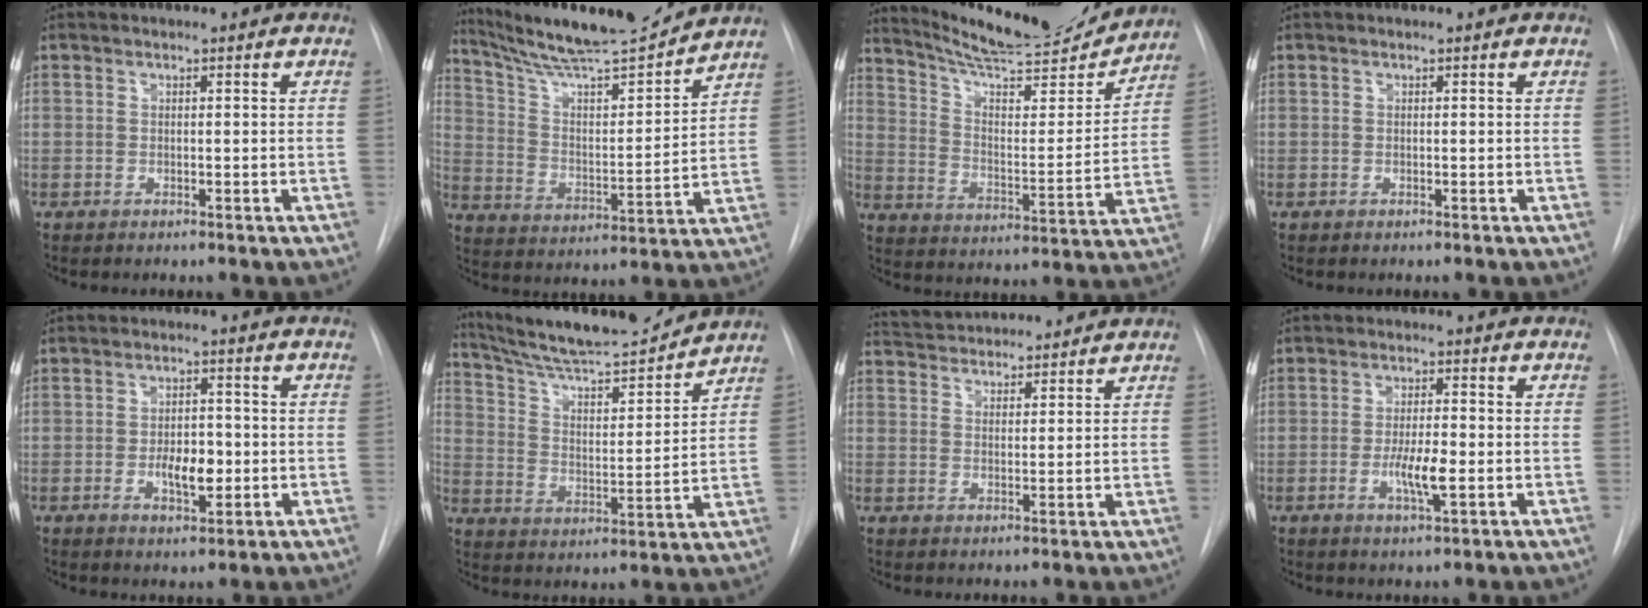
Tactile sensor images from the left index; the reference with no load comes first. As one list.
[{"total": 15.9, "force": [14.9, 0.1, 5.6], "torque": [-0.101, -0.021, 0.247]}, {"total": 19.4, "force": [18.3, 2.0, 6.3], "torque": [-0.103, -0.040, 0.266]}, {"total": 0.0}, {"total": 5.5, "force": [-1.9, 2.4, 4.5], "torque": [-0.074, -0.005, -0.025]}, {"total": 16.6, "force": [15.3, 1.2, 6.1], "torque": [-0.108, -0.011, 0.248]}, {"total": 6.4, "force": [6.2, 0.9, 1.4], "torque": [-0.028, 0.027, 0.097]}, {"total": 5.3, "force": [-2.0, 0.8, 4.9], "torque": [-0.092, -0.011, -0.032]}]